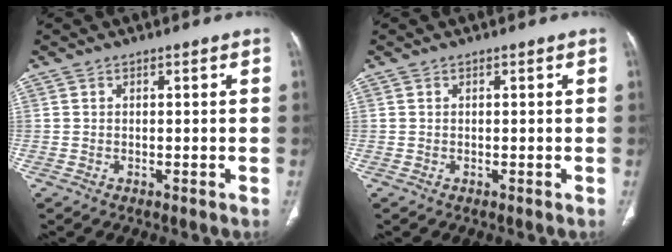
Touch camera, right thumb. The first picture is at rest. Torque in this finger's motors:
{"motor_torque": [-0.02, 0.03, -0.27, 0.04, 0.00]}